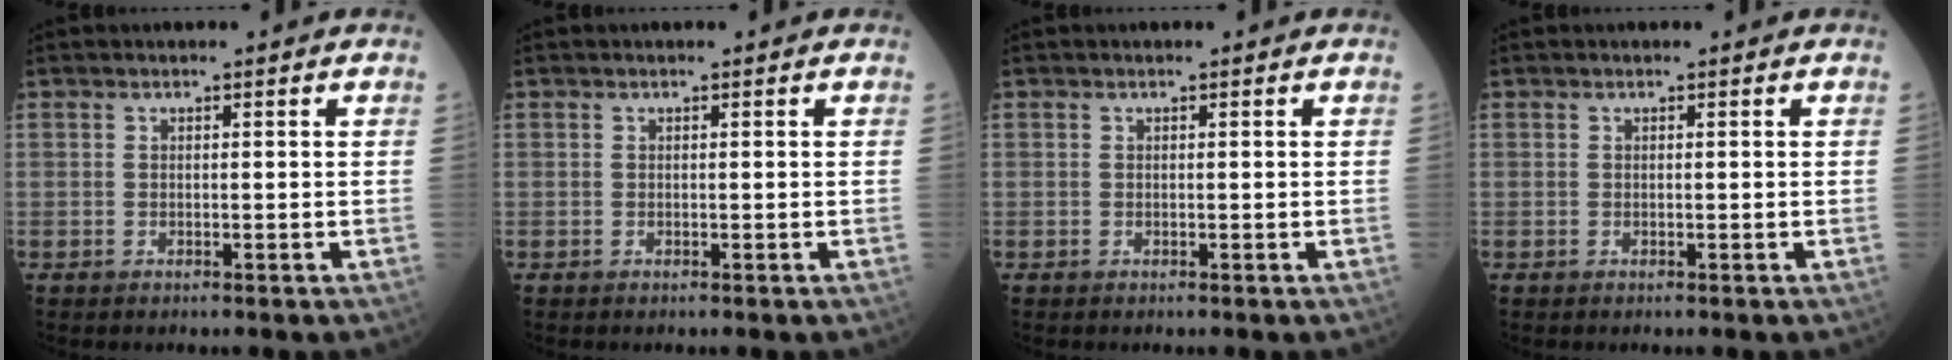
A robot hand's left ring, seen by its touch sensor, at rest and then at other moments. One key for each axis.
{"total": 0.0}
{"total": 0.0}
{"total": 0.0}